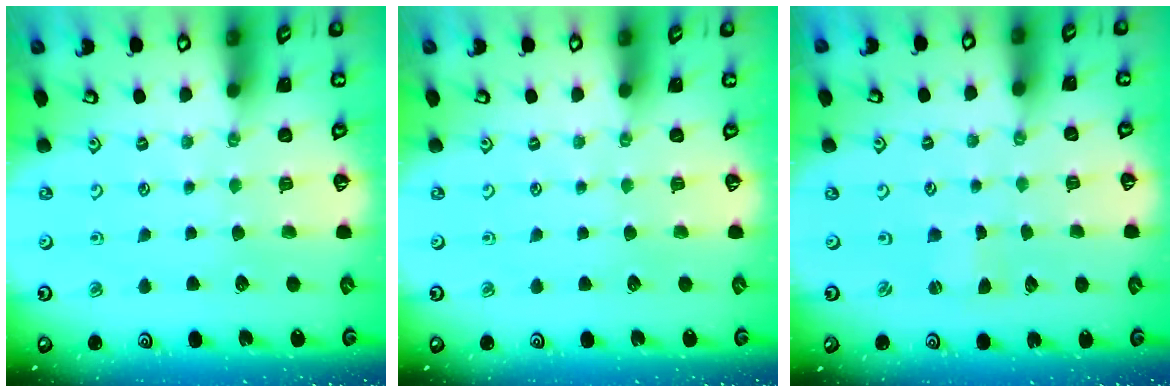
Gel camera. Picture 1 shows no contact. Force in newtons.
{"total": 0.0}
{"total": 0.0}